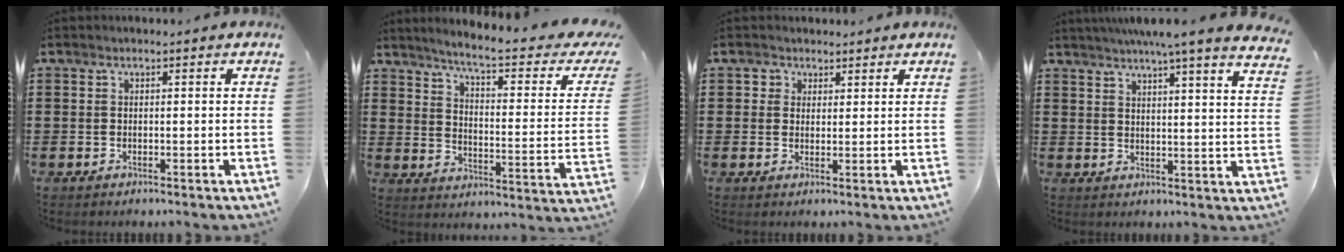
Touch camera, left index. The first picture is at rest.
{"total": 6.3, "force": [4.6, -0.5, 4.3], "torque": [-0.094, -0.039, 0.071]}
{"total": 2.4, "force": [1.6, 1.8, -0.1], "torque": [0.007, 0.001, 0.026]}
{"total": 6.0, "force": [5.1, -1.2, 3.0], "torque": [-0.075, -0.025, 0.087]}